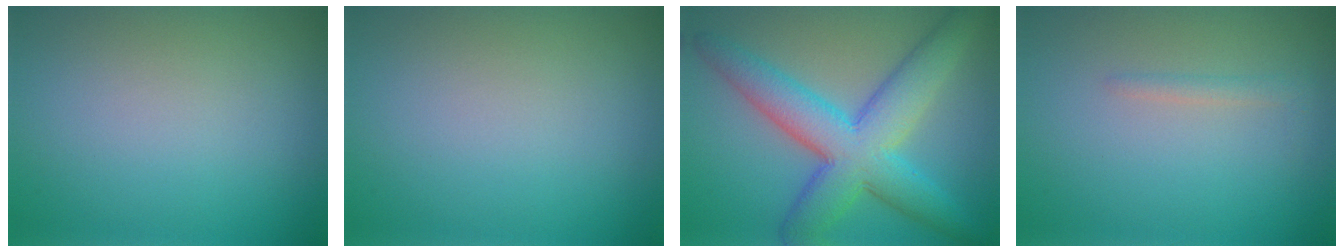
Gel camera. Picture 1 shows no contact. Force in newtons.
{"total": 0.0}
{"total": 7.3, "press": 7.3, "slide": 0.4}
{"total": 0.9, "press": 0.9, "slide": 0.1}